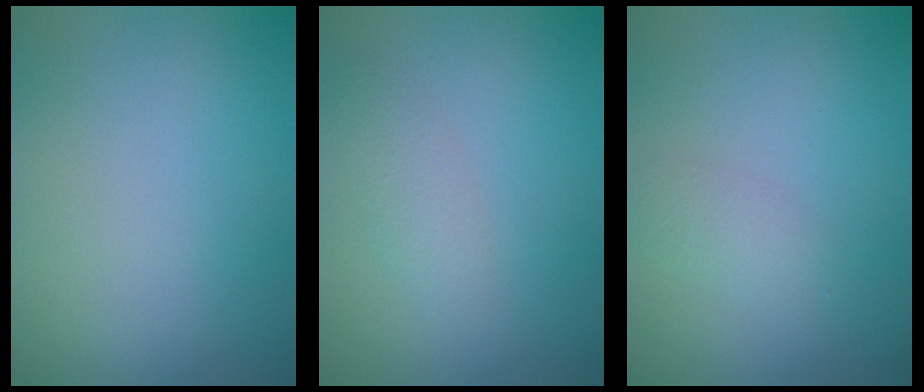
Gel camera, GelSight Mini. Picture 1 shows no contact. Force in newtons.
{"total": 1.6, "press": 1.6, "slide": 0.1}
{"total": 1.5, "press": 1.5, "slide": 0.1}